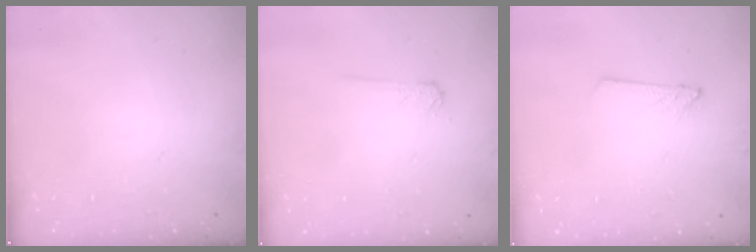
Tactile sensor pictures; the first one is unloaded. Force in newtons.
{"total": 4.3, "press": 4.2, "slide": 0.8}
{"total": 2.4, "press": 2.4, "slide": 0.2}